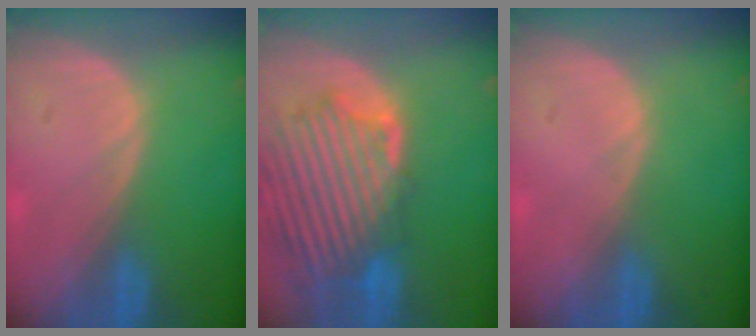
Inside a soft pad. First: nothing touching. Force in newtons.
{"total": 13.0, "press": 11.4, "slide": 6.1}
{"total": 0.0}